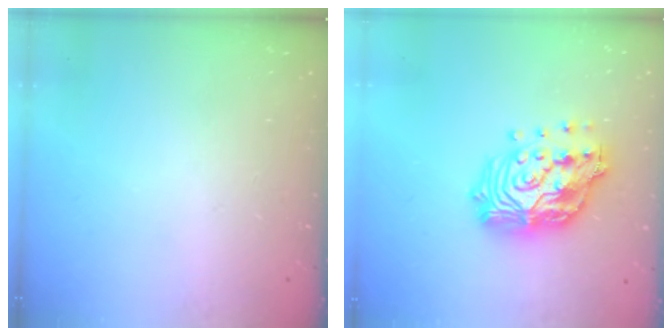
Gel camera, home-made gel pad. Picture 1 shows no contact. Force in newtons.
{"total": 20.2, "press": 20.1, "slide": 2.1}